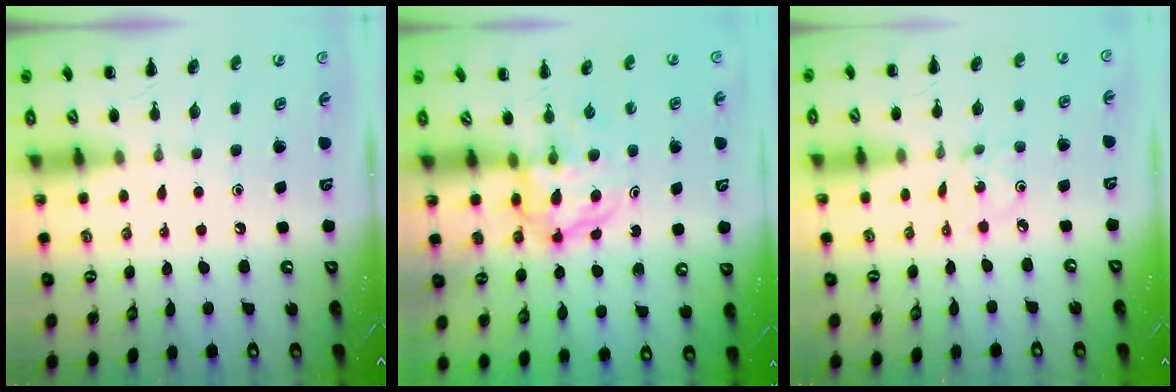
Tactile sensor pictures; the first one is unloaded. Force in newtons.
{"total": 3.8, "press": 3.8, "slide": 0.5}
{"total": 1.0, "press": 1.0, "slide": 0.2}